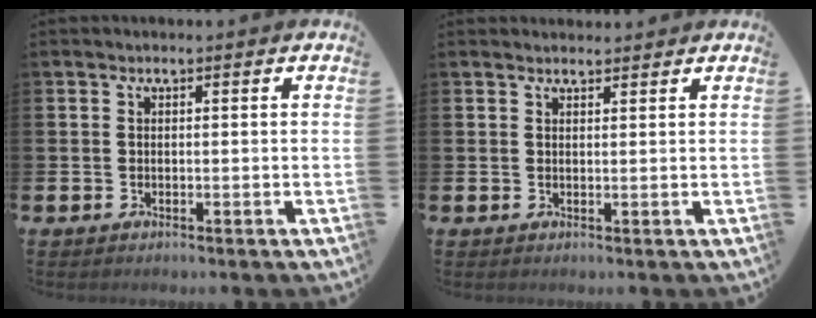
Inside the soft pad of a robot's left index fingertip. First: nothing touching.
{"total": 1.4, "force": [1.4, 0.3, 0.1], "torque": [0.007, -0.005, 0.024]}